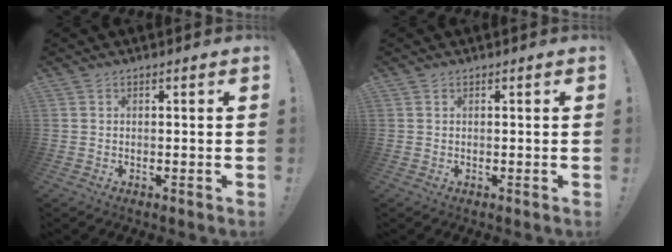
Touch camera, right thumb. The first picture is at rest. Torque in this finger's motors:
{"motor_torque": [-0.20, -0.03, 0.05, -0.11, -0.01]}